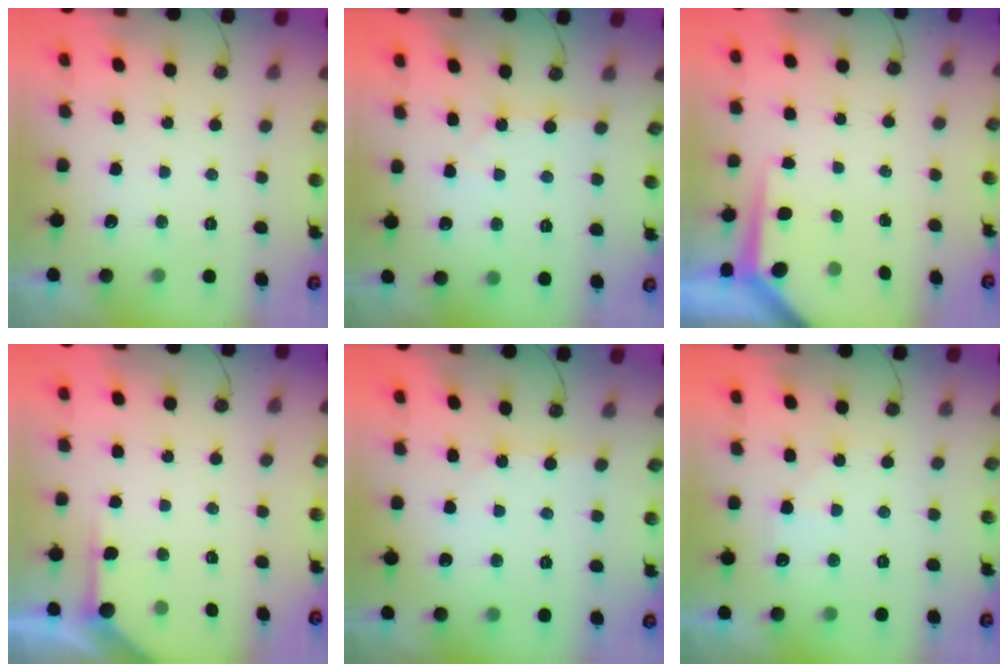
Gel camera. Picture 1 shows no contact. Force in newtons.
{"total": 2.0, "press": 2.0, "slide": 0.2}
{"total": 3.9, "press": 3.9, "slide": 0.3}
{"total": 2.4, "press": 2.4, "slide": 0.3}
{"total": 2.9, "press": 2.9, "slide": 0.3}
{"total": 4.2, "press": 4.1, "slide": 0.5}